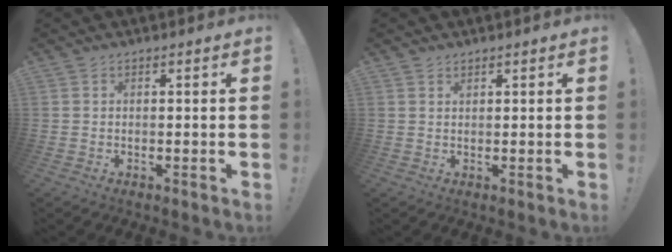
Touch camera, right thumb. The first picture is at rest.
{"total": 1.0, "force": [1.0, 0.4, 0.2], "torque": [0.003, -0.004, 0.018]}